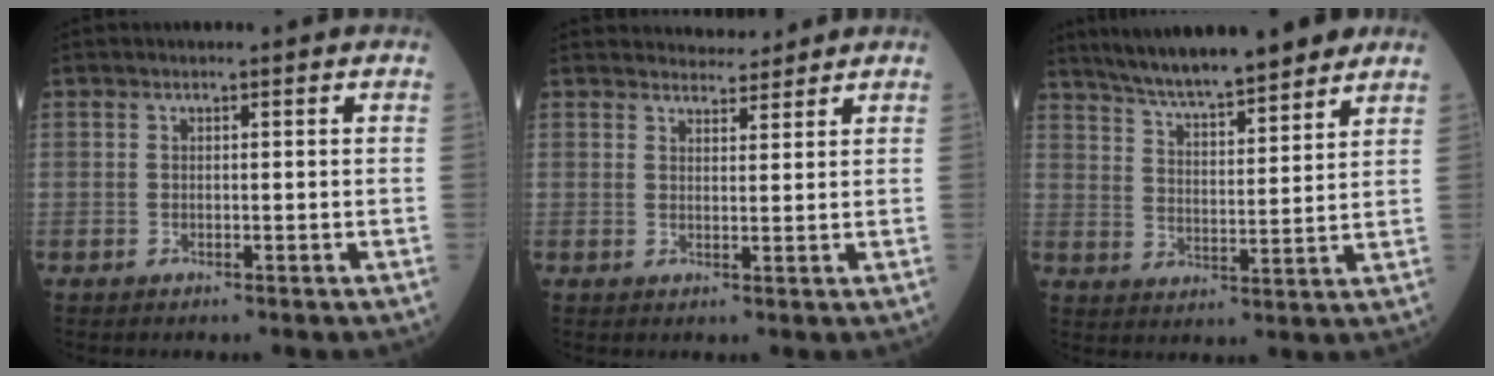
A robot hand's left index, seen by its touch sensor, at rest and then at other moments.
{"total": 3.1, "force": [3.0, 0.6, 0.1], "torque": [-0.003, 0.003, 0.044]}
{"total": 14.4, "force": [12.3, 1.8, 7.3], "torque": [-0.118, 0.007, 0.194]}